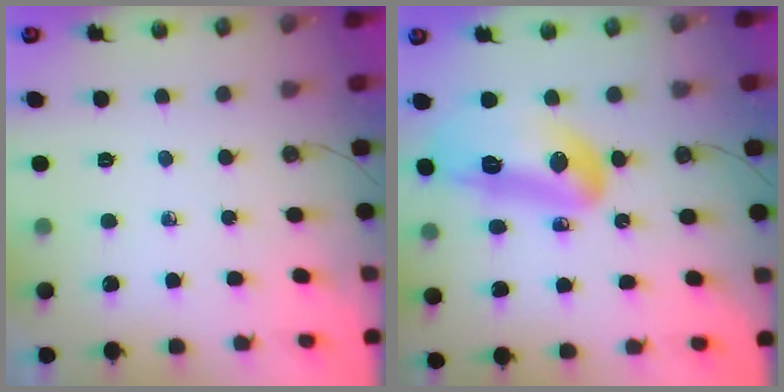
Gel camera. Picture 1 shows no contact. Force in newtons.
{"total": 15.7, "press": 15.6, "slide": 1.8}